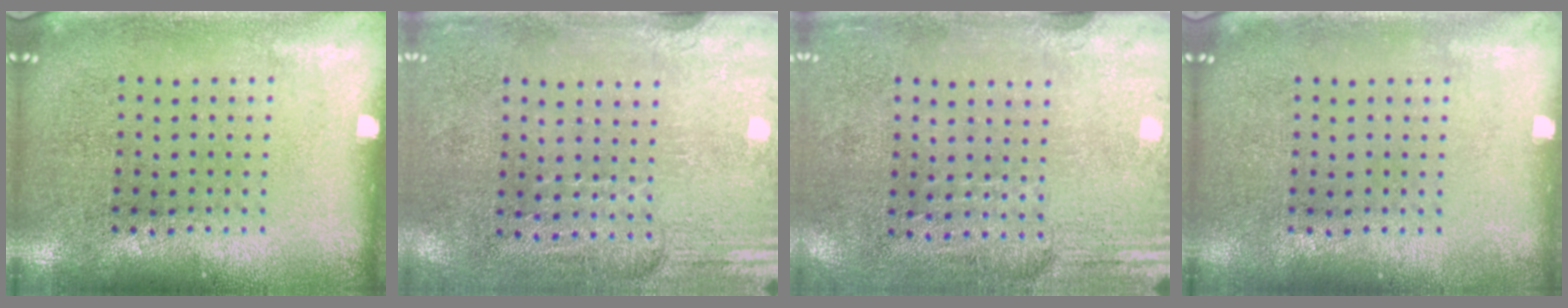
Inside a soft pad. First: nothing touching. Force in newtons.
{"total": 2.9, "press": 2.5, "slide": 1.5}
{"total": 2.9, "press": 2.4, "slide": 1.6}
{"total": 0.0}